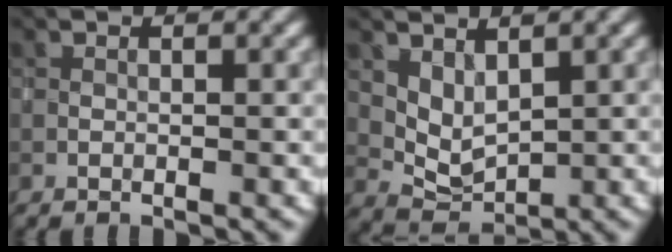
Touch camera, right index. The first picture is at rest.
{"total": 2.7, "force": [1.7, 1.5, 1.5], "torque": [-0.031, -0.010, 0.039]}